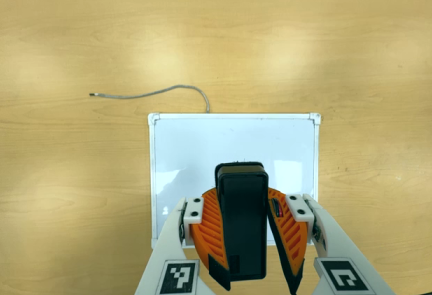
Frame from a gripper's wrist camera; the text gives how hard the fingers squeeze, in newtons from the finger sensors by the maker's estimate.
{"total": 9.8, "left": 9.8, "right": 9.9}